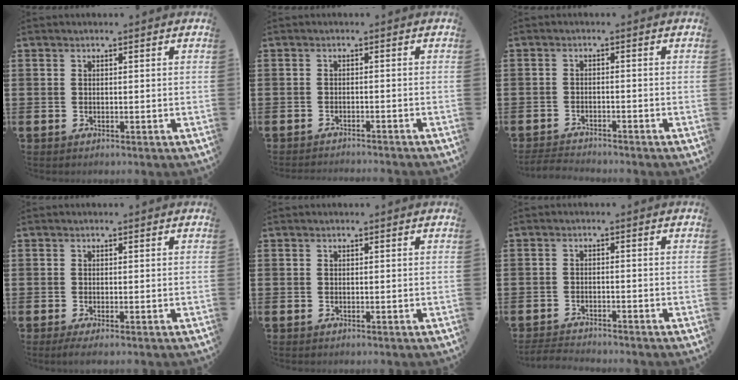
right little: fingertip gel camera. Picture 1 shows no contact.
{"total": 1.0, "force": [-1.0, -0.2, 0.0], "torque": [0.000, 0.002, -0.021]}
{"total": 1.9, "force": [-1.9, 0.0, 0.0], "torque": [-0.004, 0.003, -0.040]}
{"total": 0.7, "force": [0.0, 0.1, 0.7], "torque": [-0.012, -0.001, 0.000]}
{"total": 0.0}
{"total": 1.9, "force": [-1.9, 0.0, 0.1], "torque": [-0.004, 0.004, -0.040]}